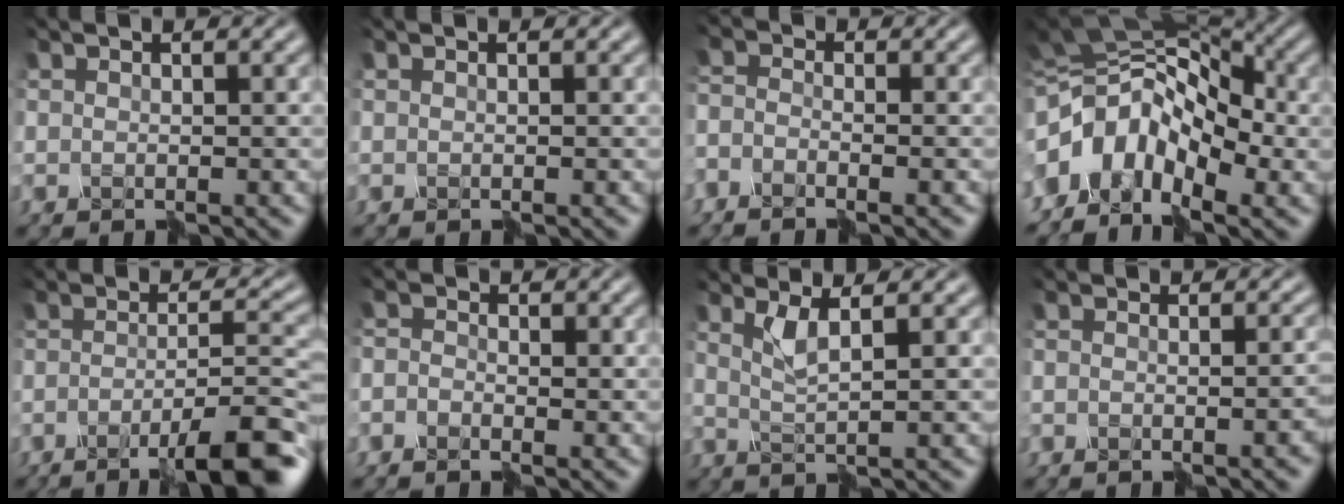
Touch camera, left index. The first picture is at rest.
{"total": 0.0}
{"total": 3.4, "force": [-3.3, 0.3, 0.2], "torque": [-0.010, -0.006, -0.055]}
{"total": 7.6, "force": [-1.9, 4.9, 5.5], "torque": [-0.102, 0.023, -0.054]}
{"total": 8.2, "force": [-5.7, 0.7, 5.8], "torque": [-0.082, 0.007, -0.095]}
{"total": 2.1, "force": [-1.9, 0.8, -0.4], "torque": [0.012, 0.006, -0.036]}
{"total": 1.1, "force": [0.6, -0.9, 0.2], "torque": [-0.014, 0.003, 0.013]}
{"total": 3.6, "force": [-2.8, 0.9, 2.1], "torque": [0.002, 0.002, -0.034]}